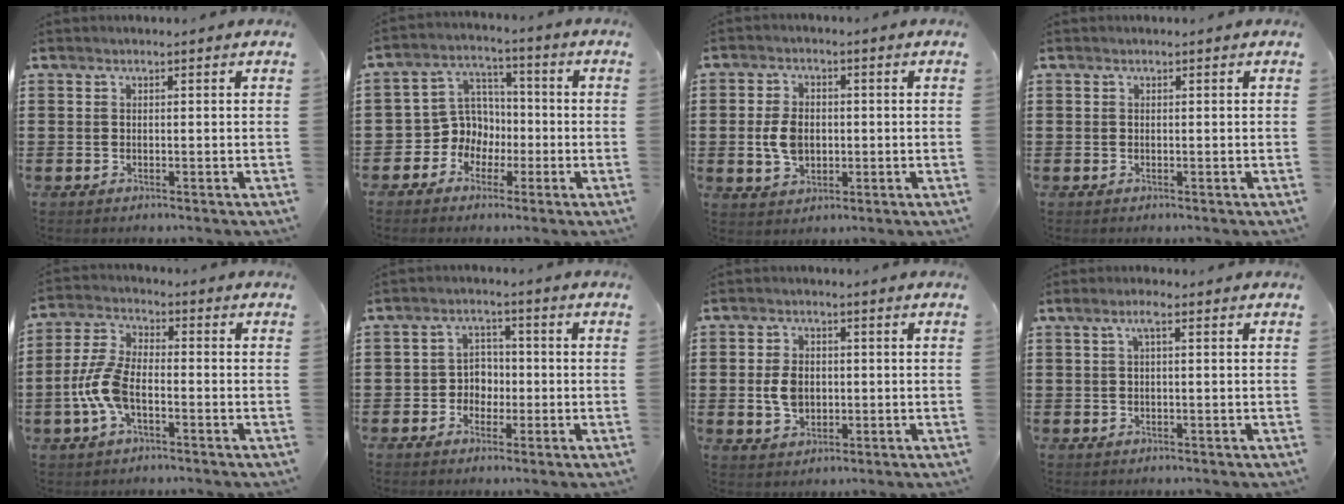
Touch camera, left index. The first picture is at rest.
{"total": 6.9, "force": [-1.8, 6.5, 1.5], "torque": [-0.072, -0.001, -0.039]}
{"total": 5.2, "force": [-0.3, 3.5, 3.8], "torque": [-0.096, 0.003, -0.011]}
{"total": 0.0}
{"total": 7.5, "force": [-2.4, 3.6, 6.2], "torque": [-0.158, -0.006, -0.053]}
{"total": 3.7, "force": [-1.3, 3.3, 1.1], "torque": [-0.031, 0.009, -0.031]}
{"total": 4.6, "force": [-0.1, 3.2, 3.2], "torque": [-0.072, 0.001, -0.009]}
{"total": 2.4, "force": [0.5, 0.4, 2.3], "torque": [-0.045, 0.005, 0.007]}